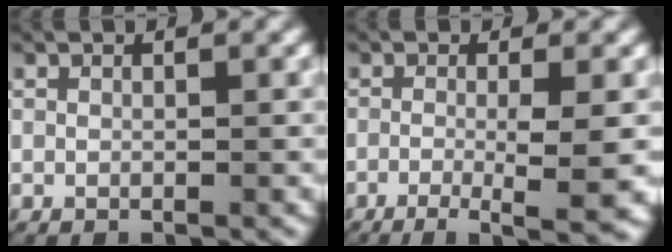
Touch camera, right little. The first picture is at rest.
{"total": 7.1, "force": [-4.8, 1.1, 5.0], "torque": [-0.077, -0.029, -0.064]}